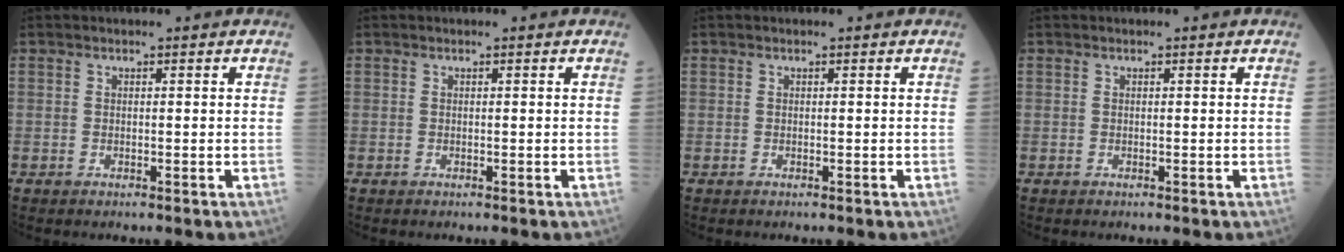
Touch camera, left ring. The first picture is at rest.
{"total": 0.0}
{"total": 0.0}
{"total": 0.0}